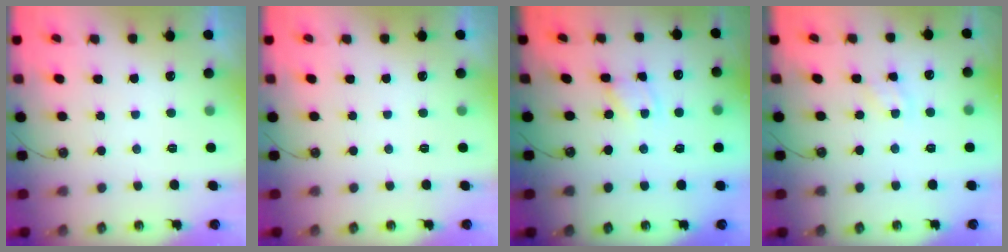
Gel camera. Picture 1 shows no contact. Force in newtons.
{"total": 0.0}
{"total": 1.4, "press": 1.4, "slide": 0.1}
{"total": 2.6, "press": 2.6, "slide": 0.4}